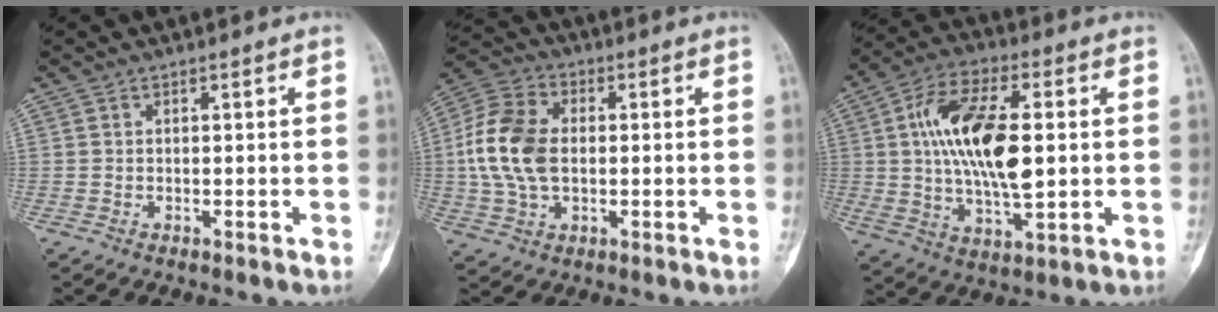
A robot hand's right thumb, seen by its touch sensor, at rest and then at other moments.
{"total": 13.4, "force": [0.2, 8.9, 10.0], "torque": [-0.200, 0.020, 0.002]}
{"total": 18.4, "force": [2.0, 8.4, 16.3], "torque": [-0.300, 0.002, 0.036]}